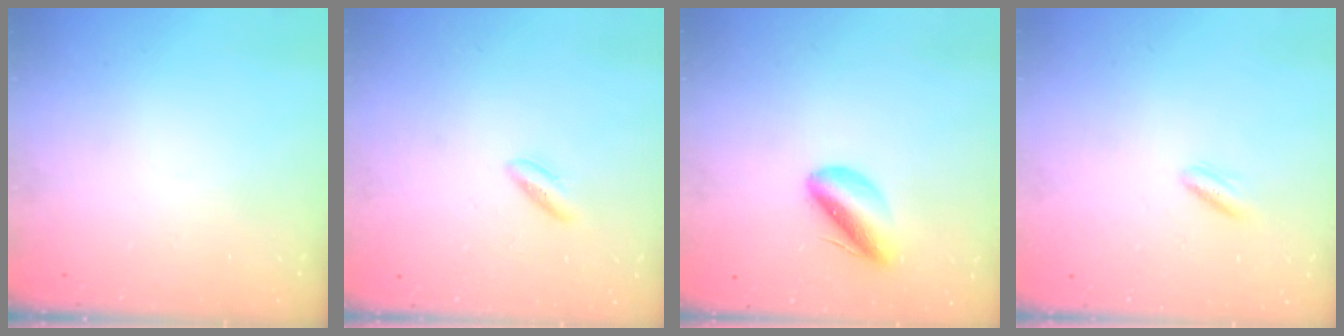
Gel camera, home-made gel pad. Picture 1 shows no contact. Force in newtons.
{"total": 2.1, "press": 1.9, "slide": 0.9}
{"total": 7.1, "press": 6.9, "slide": 1.7}
{"total": 3.0, "press": 2.8, "slide": 1.0}